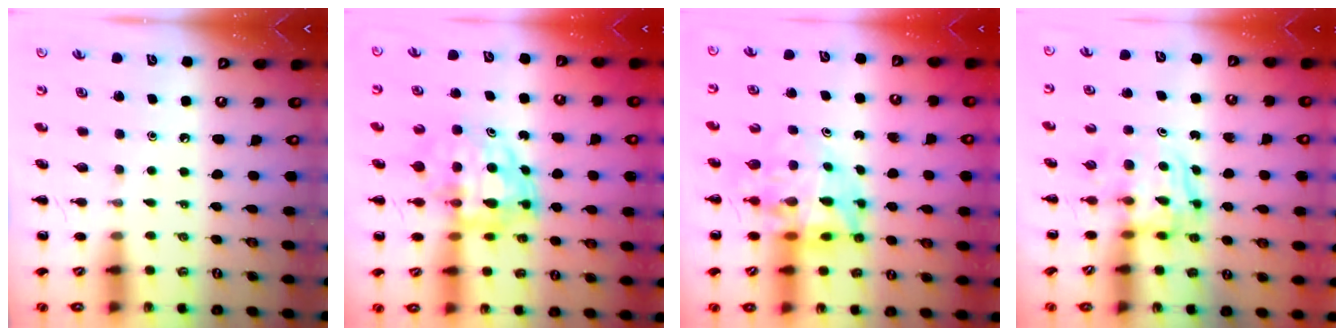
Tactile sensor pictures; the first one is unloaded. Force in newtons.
{"total": 7.0, "press": 6.7, "slide": 2.0}
{"total": 11.0, "press": 10.5, "slide": 3.2}
{"total": 3.4, "press": 3.4, "slide": 0.2}